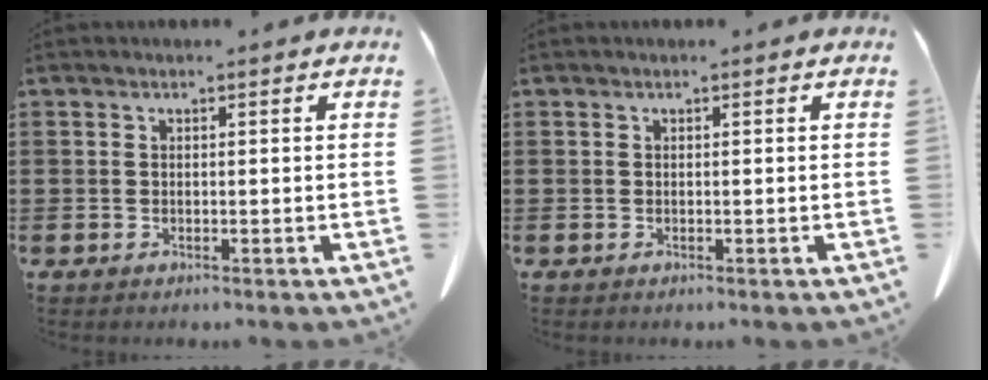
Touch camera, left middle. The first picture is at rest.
{"total": 0.0}